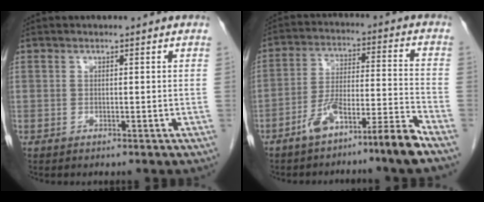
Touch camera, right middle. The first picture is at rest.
{"total": 9.3, "force": [-6.9, -0.4, 6.2], "torque": [-0.111, 0.015, -0.124]}